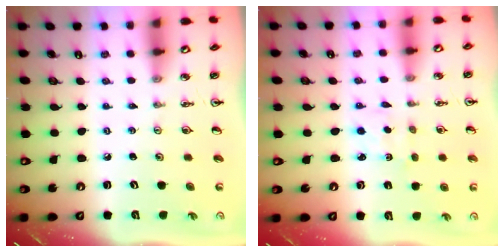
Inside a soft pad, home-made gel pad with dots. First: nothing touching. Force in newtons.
{"total": 1.8, "press": 1.6, "slide": 0.7}